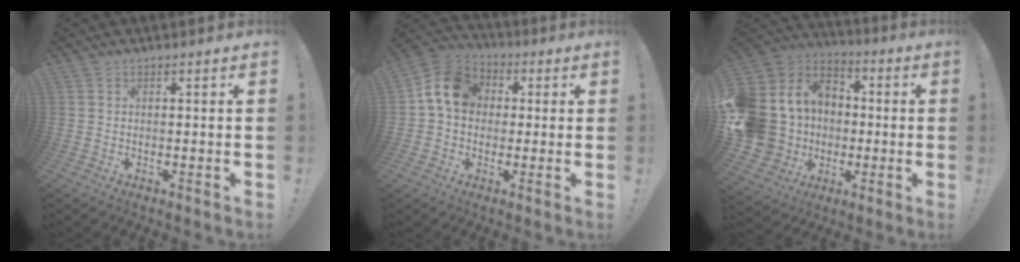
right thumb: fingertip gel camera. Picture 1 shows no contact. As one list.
[{"total": 12.4, "force": [2.3, 10.1, 6.8], "torque": [-0.093, 0.013, 0.052]}, {"total": 18.6, "force": [-1.9, 16.6, 8.2], "torque": [-0.171, 0.010, 0.011]}]